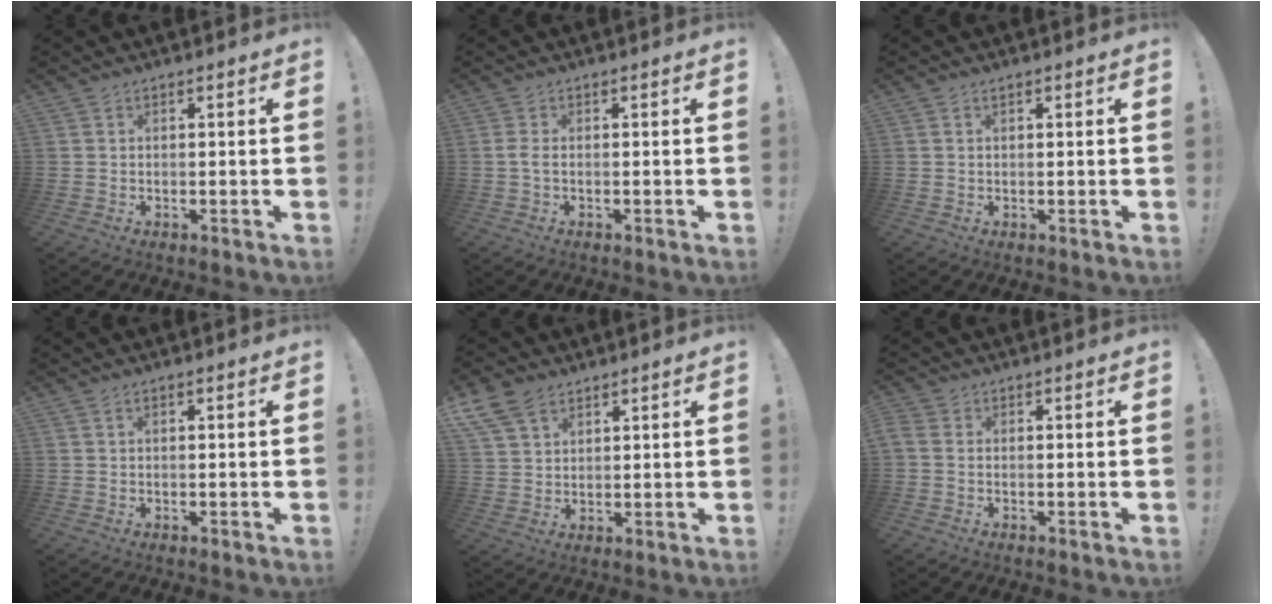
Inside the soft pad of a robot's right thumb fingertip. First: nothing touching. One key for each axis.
{"total": 1.9, "fx": -0.2, "fy": 0.6, "fz": 1.8, "tx": -0.032, "ty": 0.004, "tz": -0.004}
{"total": 0.7, "fx": 0.3, "fy": 0.5, "fz": 0.4, "tx": -0.007, "ty": 0.001, "tz": 0.004}
{"total": 0.6, "fx": 0.2, "fy": 0.2, "fz": 0.5, "tx": -0.003, "ty": -0.002, "tz": 0.001}
{"total": 9.1, "fx": 6.0, "fy": 5.6, "fz": 3.9, "tx": -0.083, "ty": -0.024, "tz": 0.119}
{"total": 1.6, "fx": -0.2, "fy": 1.3, "fz": 1.0, "tx": -0.017, "ty": 0.003, "tz": -0.002}